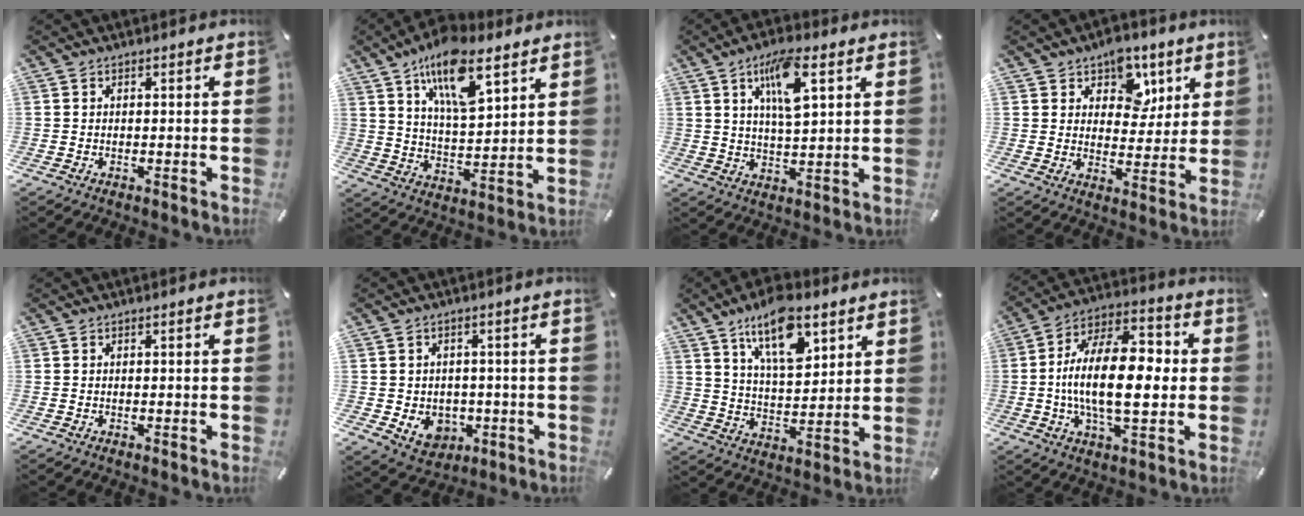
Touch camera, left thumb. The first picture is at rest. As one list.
[{"total": 15.1, "force": [9.9, 6.3, 9.5], "torque": [-0.169, -0.036, 0.172]}, {"total": 9.8, "force": [5.1, 3.4, 7.7], "torque": [-0.137, -0.003, 0.084]}, {"total": 9.8, "force": [5.4, 7.5, 3.4], "torque": [-0.036, -0.030, 0.093]}, {"total": 0.0}, {"total": 6.4, "force": [-1.3, 5.7, 2.5], "torque": [-0.037, 0.004, -0.021]}, {"total": 14.3, "force": [8.7, 6.8, 9.1], "torque": [-0.149, -0.031, 0.151]}, {"total": 19.0, "force": [-0.9, 9.1, 16.6], "torque": [-0.311, 0.000, -0.025]}]